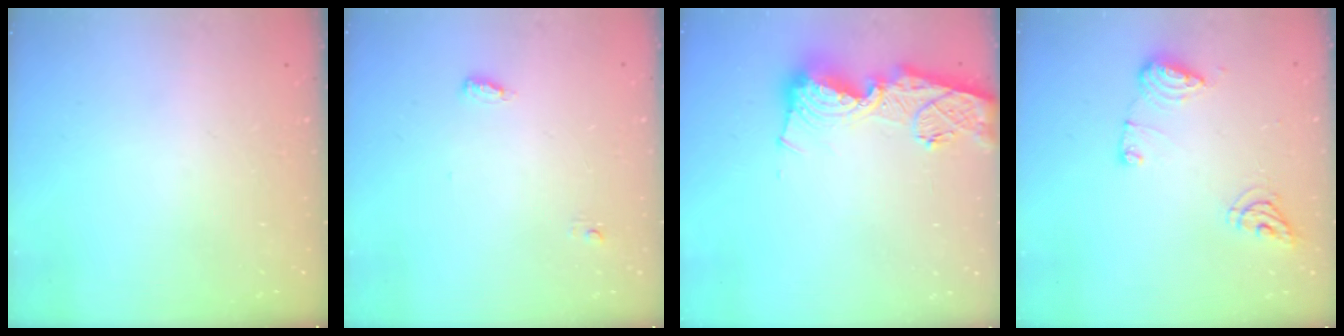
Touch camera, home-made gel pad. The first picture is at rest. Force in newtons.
{"total": 3.7, "press": 3.5, "slide": 1.2}
{"total": 16.1, "press": 16.0, "slide": 1.6}
{"total": 9.4, "press": 9.4, "slide": 0.3}